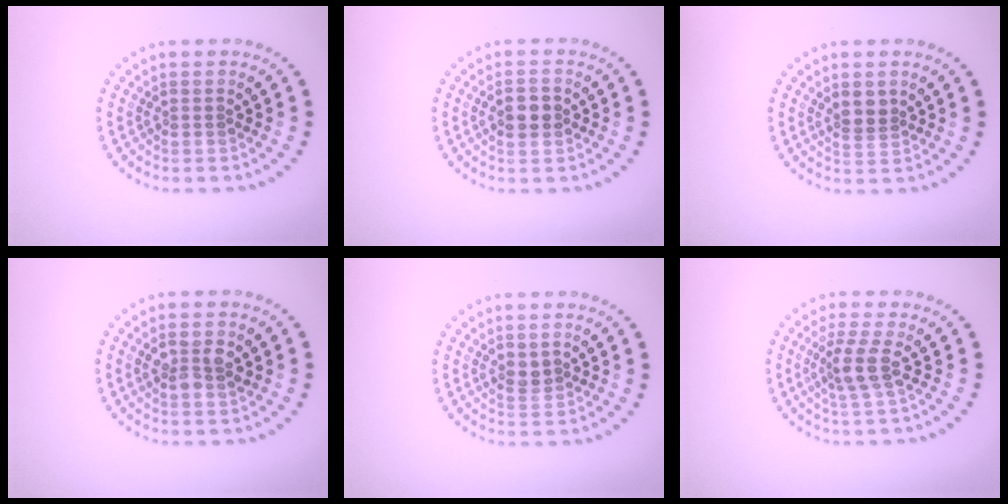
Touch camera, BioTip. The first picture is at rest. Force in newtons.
{"total": 2.8, "press": 2.8, "slide": 0.1}
{"total": 2.1, "press": 1.7, "slide": 1.1}
{"total": 2.4, "press": 2.4, "slide": 0.3}
{"total": 1.3, "press": 1.2, "slide": 0.5}
{"total": 2.7, "press": 2.1, "slide": 1.7}